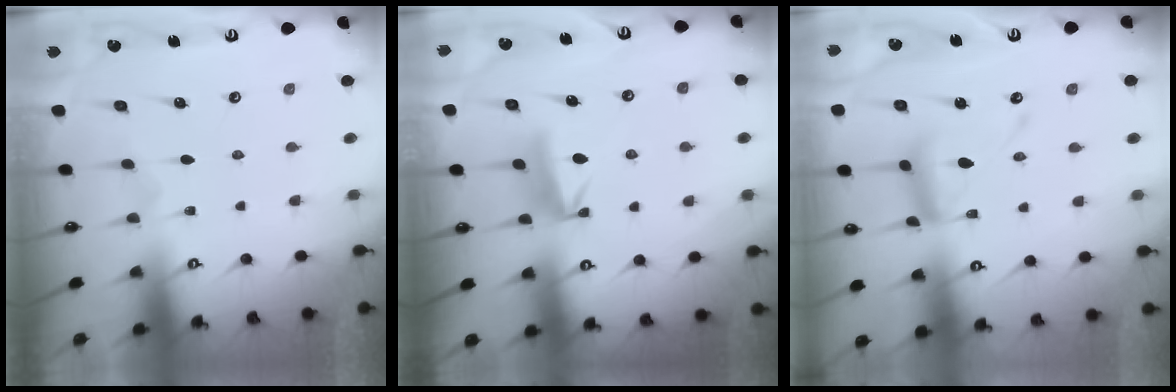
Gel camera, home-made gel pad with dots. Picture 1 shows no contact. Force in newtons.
{"total": 7.9, "press": 7.8, "slide": 0.9}
{"total": 12.6, "press": 12.5, "slide": 1.1}